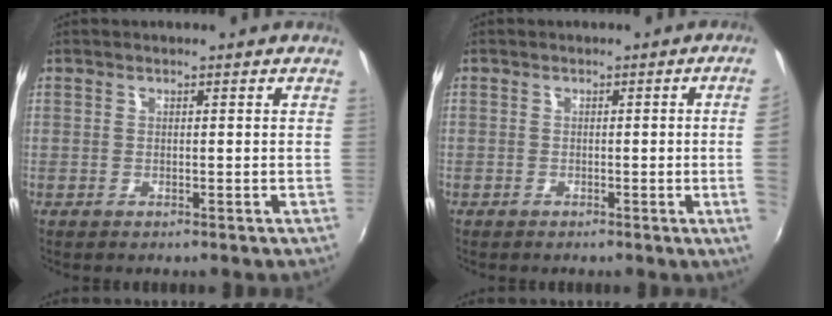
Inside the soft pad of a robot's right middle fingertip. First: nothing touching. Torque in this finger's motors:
{"motor_torque": [1.07, -1.07, -0.74, -0.21]}